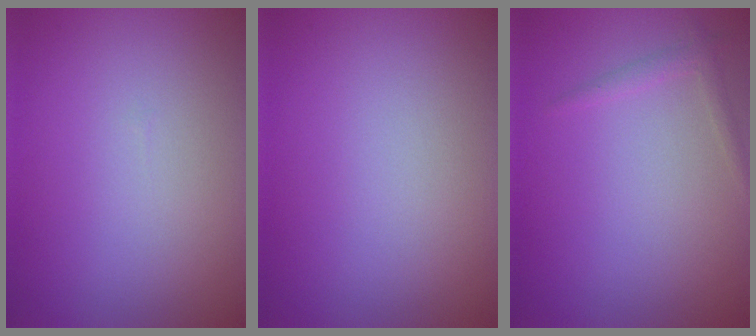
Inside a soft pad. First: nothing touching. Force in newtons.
{"total": 0.0}
{"total": 1.0, "press": 1.0, "slide": 0.1}